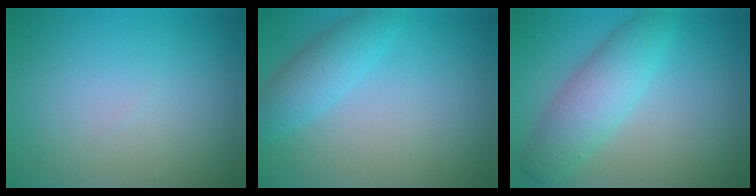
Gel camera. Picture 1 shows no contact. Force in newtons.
{"total": 3.1, "press": 3.1, "slide": 0.2}
{"total": 4.6, "press": 4.6, "slide": 0.1}